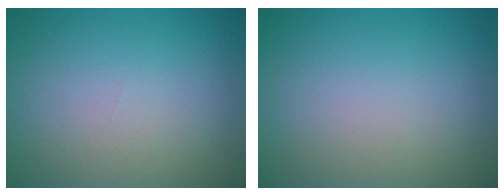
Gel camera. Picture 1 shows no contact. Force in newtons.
{"total": 0.0}